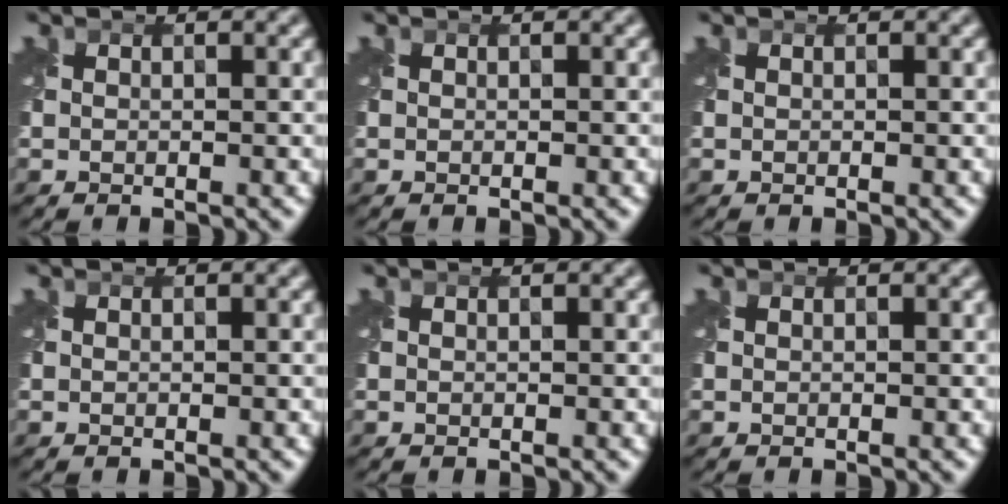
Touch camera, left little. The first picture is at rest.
{"total": 0.0}
{"total": 0.0}
{"total": 0.0}
{"total": 0.0}
{"total": 0.0}